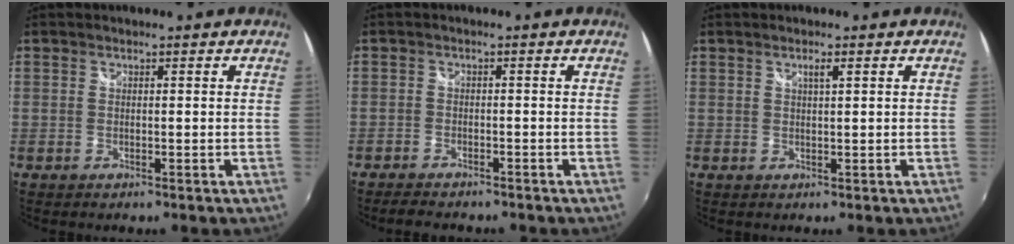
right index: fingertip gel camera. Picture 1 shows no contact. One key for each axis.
{"total": 4.2, "fx": -3.8, "fy": 1.3, "fz": 1.3, "tx": -0.044, "ty": -0.006, "tz": -0.063}
{"total": 1.5, "fx": 0.7, "fy": -0.1, "fz": 1.3, "tx": -0.020, "ty": 0.001, "tz": 0.011}